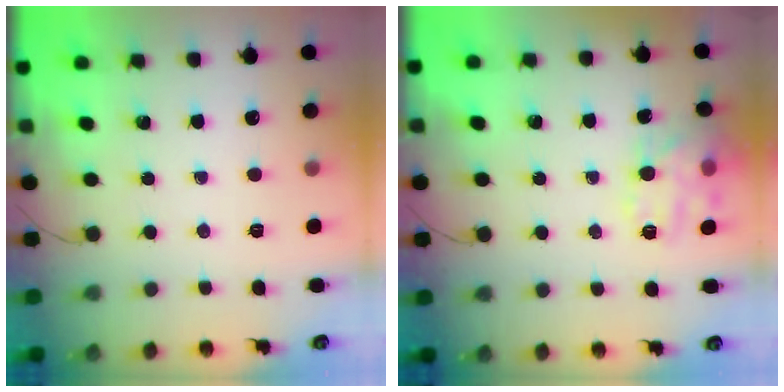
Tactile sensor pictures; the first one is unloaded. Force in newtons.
{"total": 11.6, "press": 11.5, "slide": 0.9}